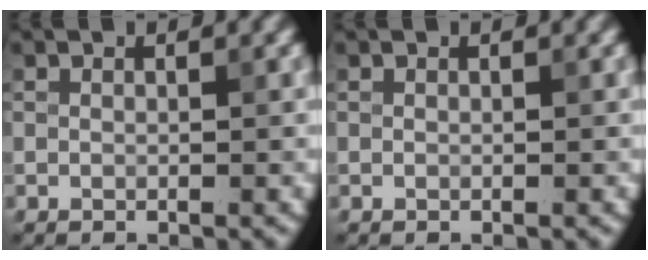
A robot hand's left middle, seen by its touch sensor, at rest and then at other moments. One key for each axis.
{"total": 0.0}